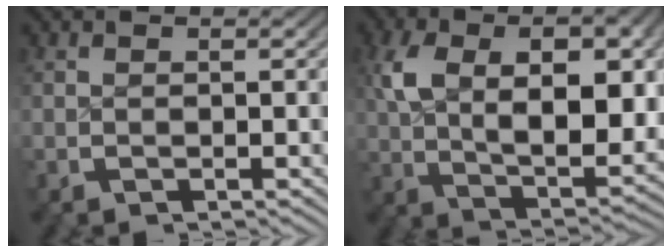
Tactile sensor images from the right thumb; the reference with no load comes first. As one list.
[{"total": 11.0, "force": [0.8, 6.1, 9.2], "torque": [-0.178, -0.030, 0.030]}]